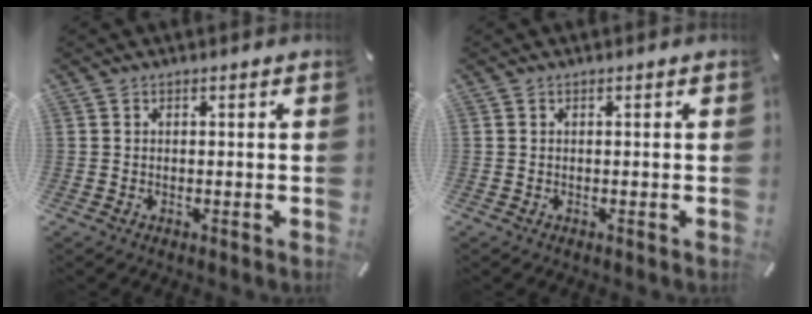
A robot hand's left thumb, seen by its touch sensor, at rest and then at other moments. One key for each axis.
{"total": 0.0}